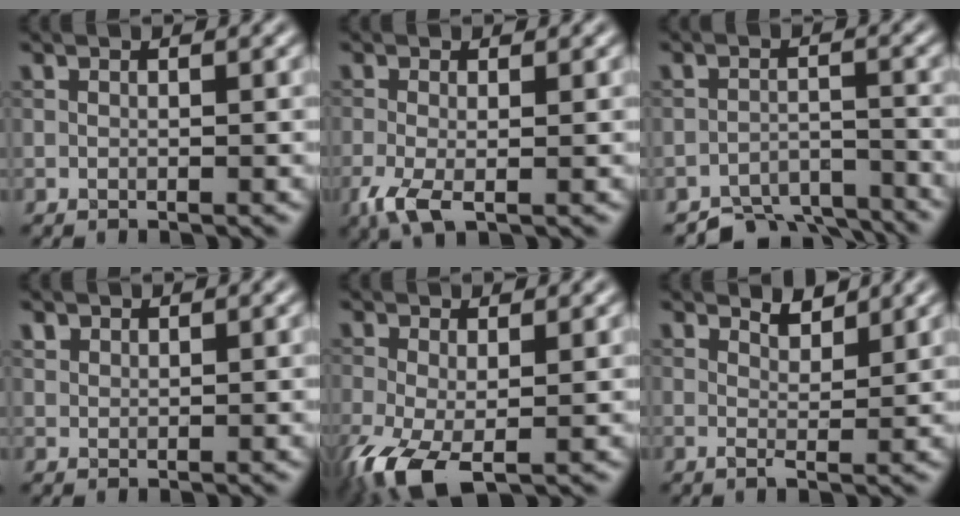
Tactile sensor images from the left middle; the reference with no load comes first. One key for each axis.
{"total": 3.0, "fx": -1.1, "fy": 1.2, "fz": 2.5, "tx": -0.064, "ty": -0.009, "tz": -0.025}
{"total": 5.6, "fx": -5.2, "fy": 1.7, "fz": 1.2, "tx": -0.017, "ty": -0.016, "tz": -0.083}
{"total": 1.0, "fx": 0.8, "fy": 0.6, "fz": 0.1, "tx": -0.003, "ty": 0.001, "tz": 0.018}
{"total": 6.2, "fx": -2.4, "fy": 3.1, "fz": 4.8, "tx": -0.122, "ty": -0.019, "tz": -0.046}
{"total": 1.7, "fx": 1.4, "fy": 0.2, "fz": 0.8, "tx": -0.017, "ty": -0.008, "tz": 0.025}